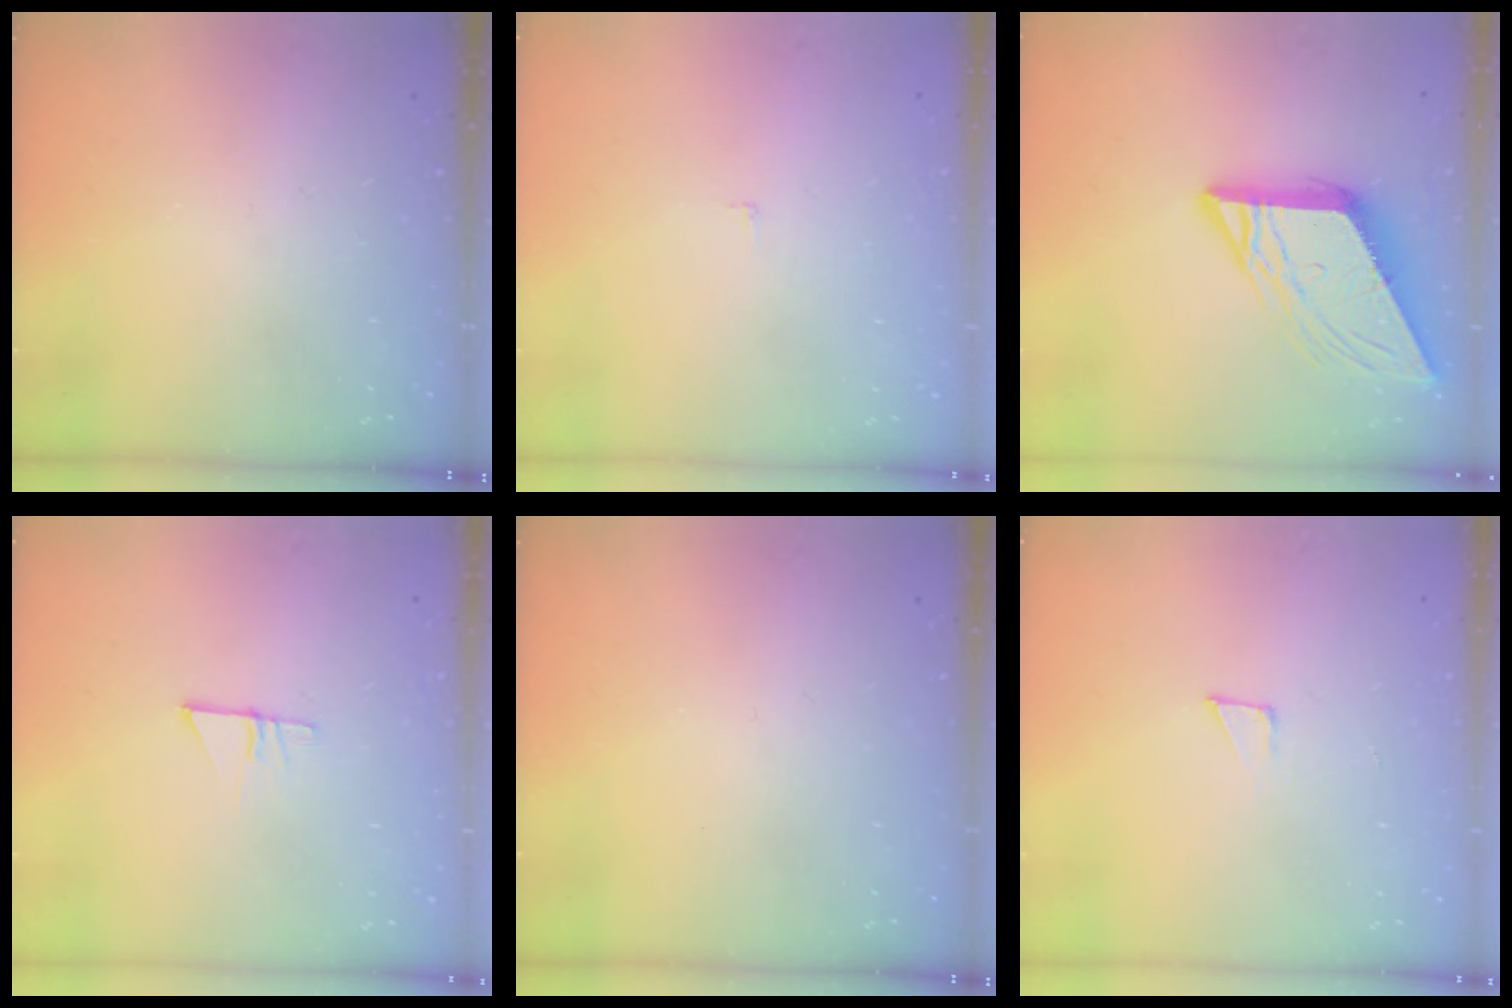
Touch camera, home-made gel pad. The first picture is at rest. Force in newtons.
{"total": 2.3, "press": 2.3, "slide": 0.2}
{"total": 10.6, "press": 10.5, "slide": 1.1}
{"total": 7.0, "press": 7.0, "slide": 0.5}
{"total": 0.0}
{"total": 4.3, "press": 4.2, "slide": 0.3}